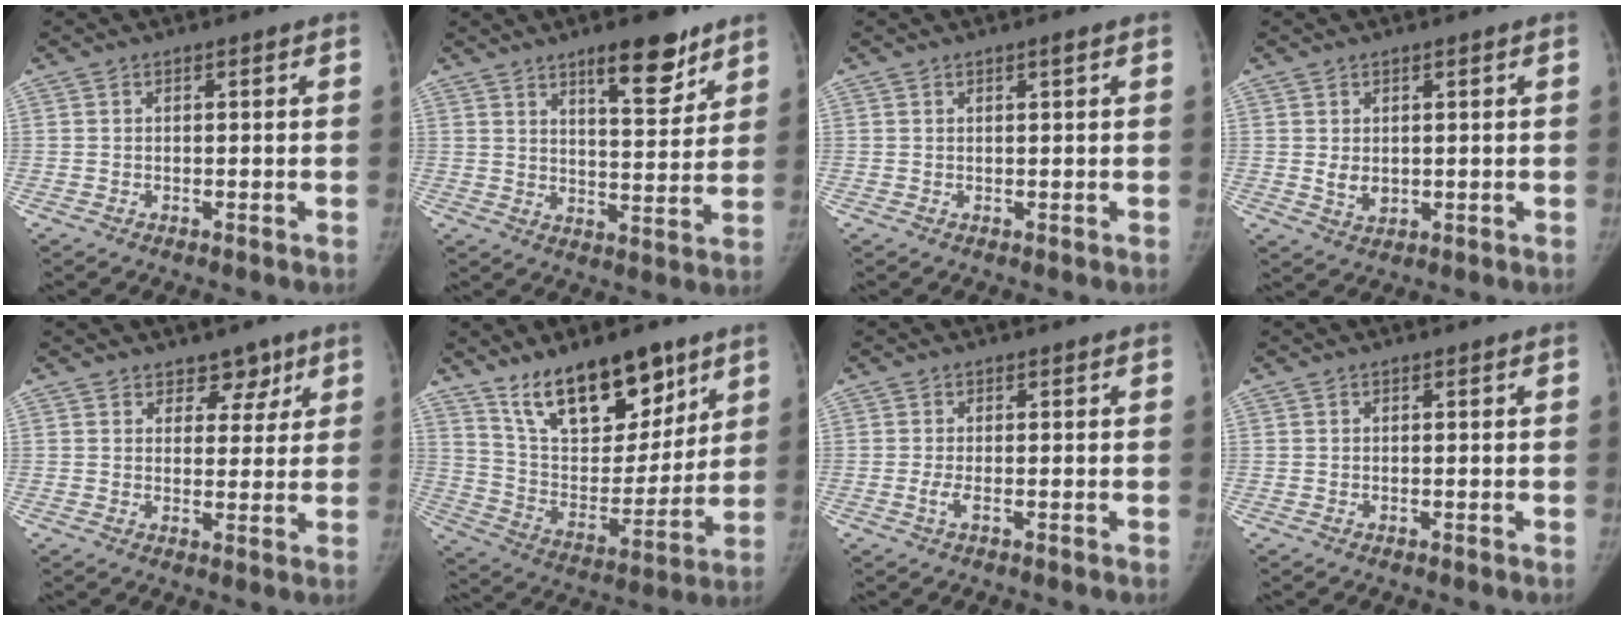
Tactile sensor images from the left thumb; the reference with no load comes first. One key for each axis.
{"total": 11.0, "fx": 7.4, "fy": 3.5, "fz": 7.3, "tx": -0.080, "ty": -0.049, "tz": 0.113}
{"total": 0.7, "fx": 0.4, "fy": 0.0, "fz": 0.5, "tx": -0.008, "ty": -0.001, "tz": 0.007}
{"total": 3.0, "fx": 0.4, "fy": 2.2, "fz": 2.0, "tx": -0.027, "ty": -0.009, "tz": 0.016}
{"total": 4.8, "fx": 3.3, "fy": 3.2, "fz": 1.6, "tx": 0.015, "ty": -0.017, "tz": 0.046}
{"total": 20.3, "fx": 13.5, "fy": 9.2, "fz": 12.0, "tx": -0.140, "ty": -0.072, "tz": 0.240}
{"total": 1.5, "fx": -0.4, "fy": 0.3, "fz": 1.5, "tx": -0.038, "ty": -0.006, "tz": -0.011}
{"total": 0.0}